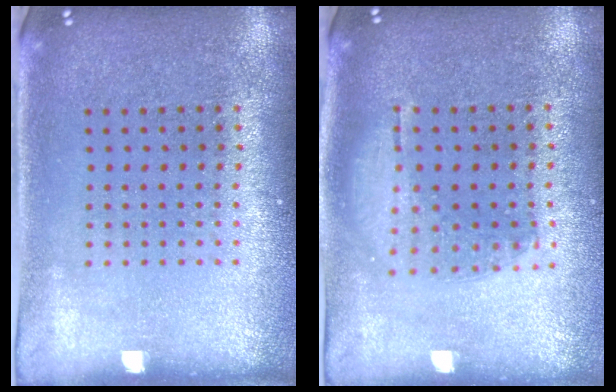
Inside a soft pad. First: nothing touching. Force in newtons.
{"total": 1.1, "press": 1.0, "slide": 0.6}